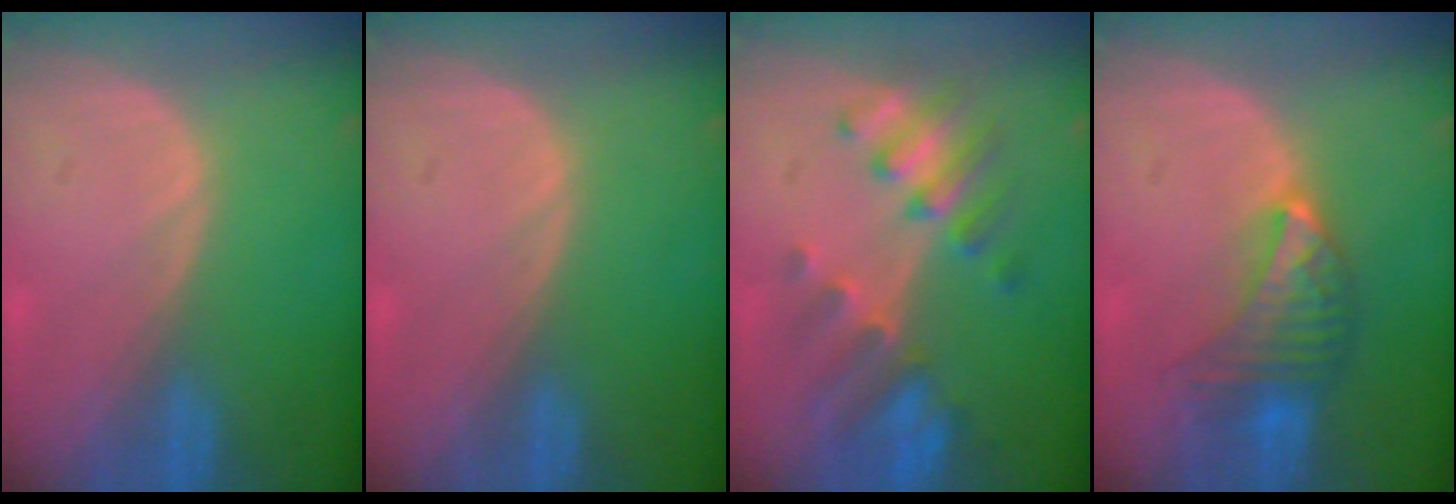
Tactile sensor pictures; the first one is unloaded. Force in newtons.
{"total": 0.0}
{"total": 7.4, "press": 7.2, "slide": 1.9}
{"total": 6.8, "press": 6.4, "slide": 2.3}